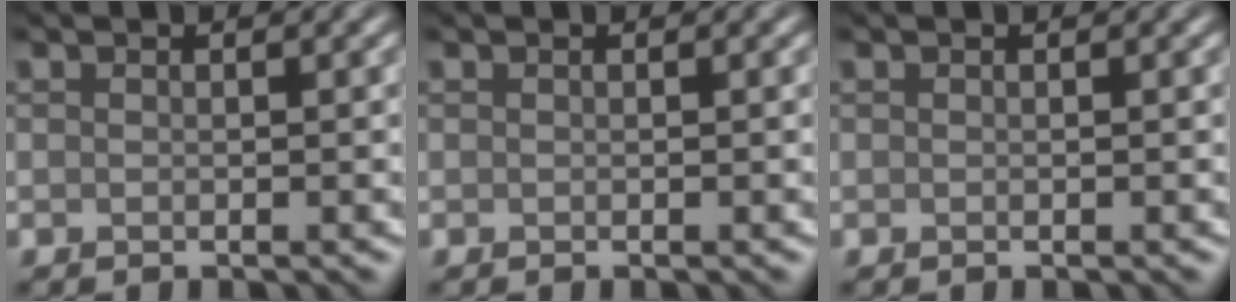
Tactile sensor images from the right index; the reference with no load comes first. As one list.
[{"total": 0.0}, {"total": 0.0}]